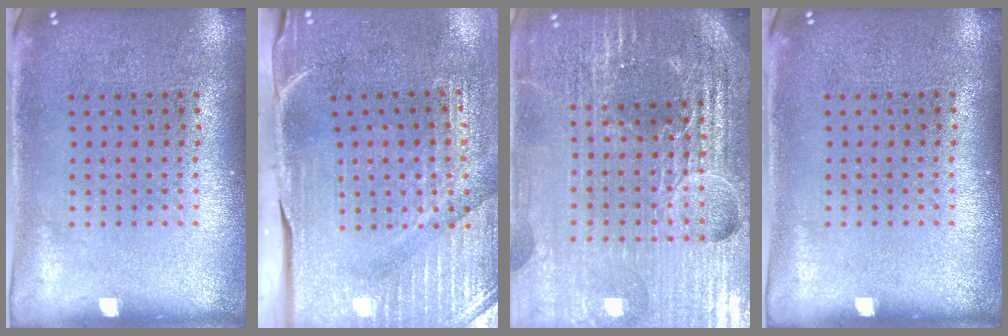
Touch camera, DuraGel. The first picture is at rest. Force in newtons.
{"total": 4.5, "press": 3.9, "slide": 2.3}
{"total": 6.3, "press": 5.5, "slide": 2.9}
{"total": 0.0}